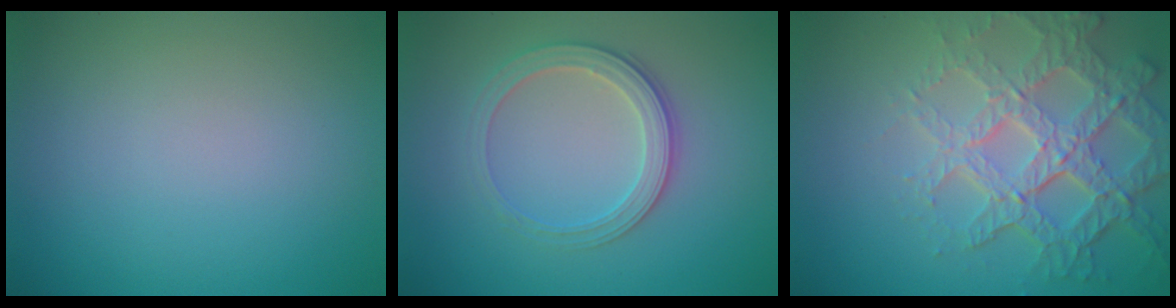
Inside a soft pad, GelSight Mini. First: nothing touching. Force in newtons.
{"total": 2.9, "press": 2.8, "slide": 0.7}
{"total": 7.2, "press": 5.1, "slide": 5.0}